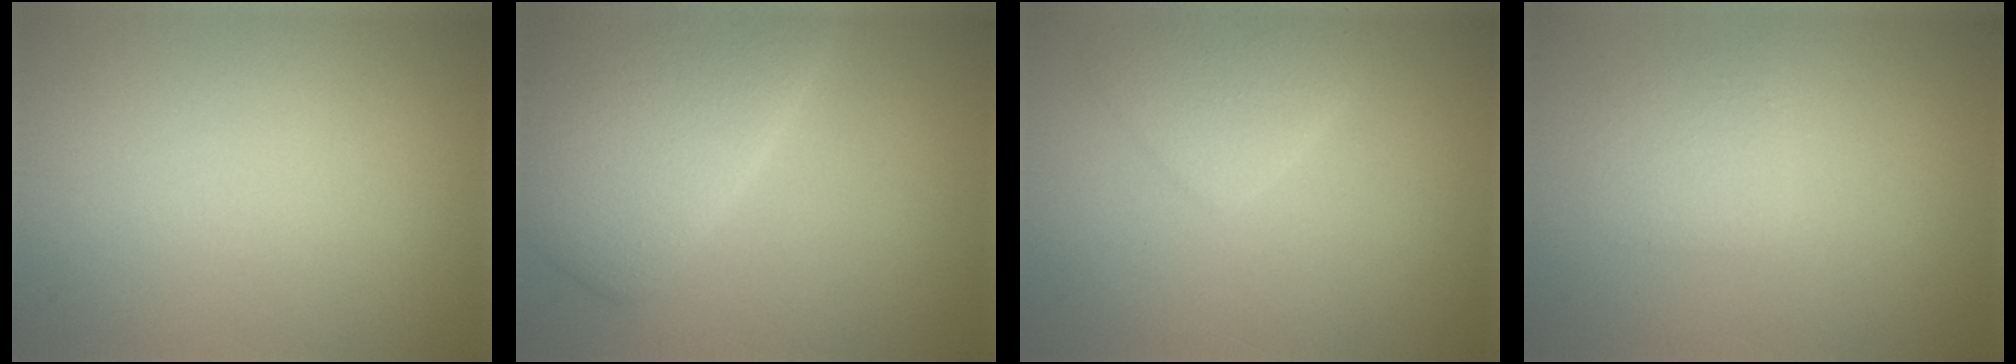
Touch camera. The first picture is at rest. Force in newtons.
{"total": 6.0, "press": 6.0, "slide": 0.3}
{"total": 2.4, "press": 2.4, "slide": 0.1}
{"total": 1.9, "press": 1.9, "slide": 0.1}